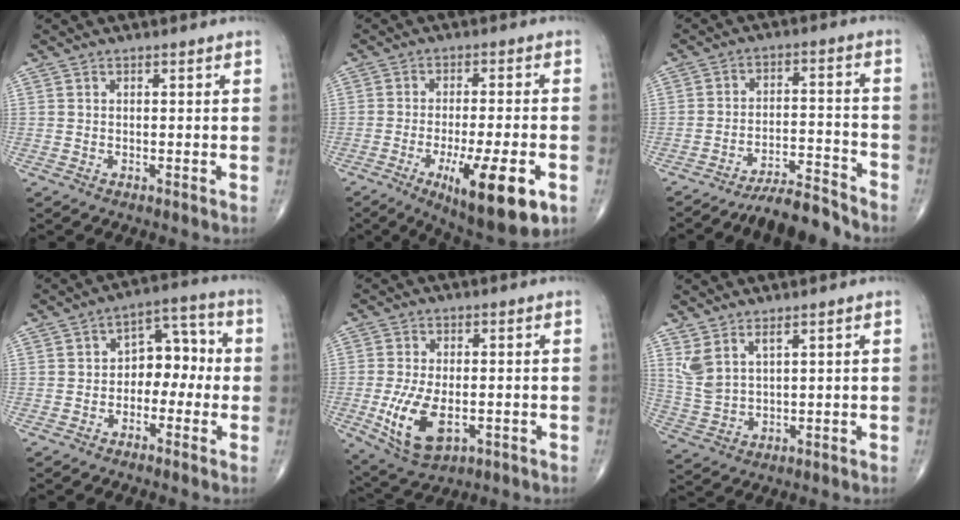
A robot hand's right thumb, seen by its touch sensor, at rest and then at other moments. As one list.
[{"total": 15.2, "force": [-5.9, 3.8, 13.4], "torque": [-0.197, -0.001, -0.079]}, {"total": 7.7, "force": [-7.6, 0.4, 1.6], "torque": [-0.027, 0.075, -0.127]}, {"total": 8.3, "force": [-1.1, 5.7, 5.9], "torque": [-0.049, 0.040, -0.032]}, {"total": 10.7, "force": [-2.6, 5.6, 8.8], "torque": [-0.169, -0.009, -0.033]}, {"total": 5.6, "force": [3.4, 2.0, 4.0], "torque": [-0.087, -0.019, 0.080]}]